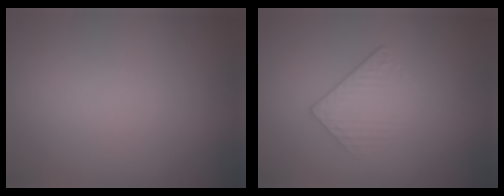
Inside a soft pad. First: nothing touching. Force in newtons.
{"total": 1.5, "press": 1.0, "slide": 1.1}